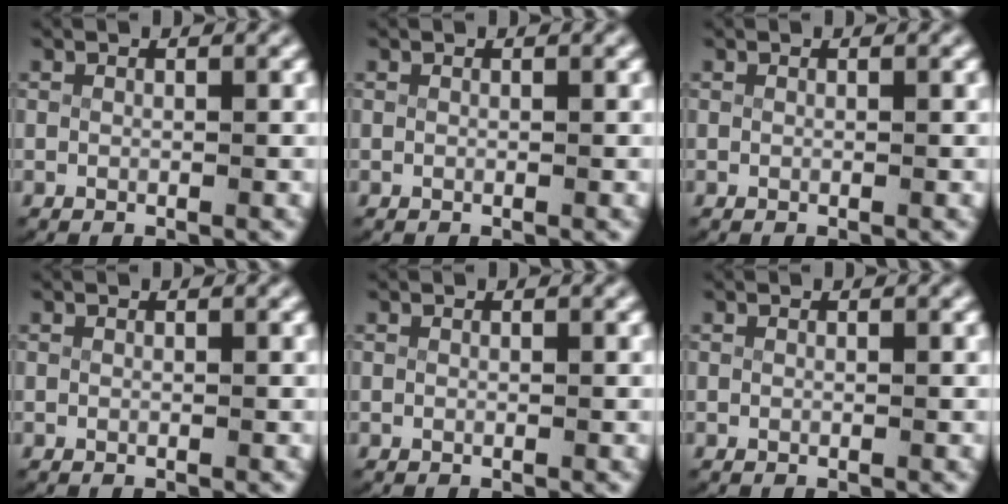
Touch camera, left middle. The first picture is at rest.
{"total": 0.0}
{"total": 0.0}
{"total": 0.0}
{"total": 0.0}
{"total": 0.0}